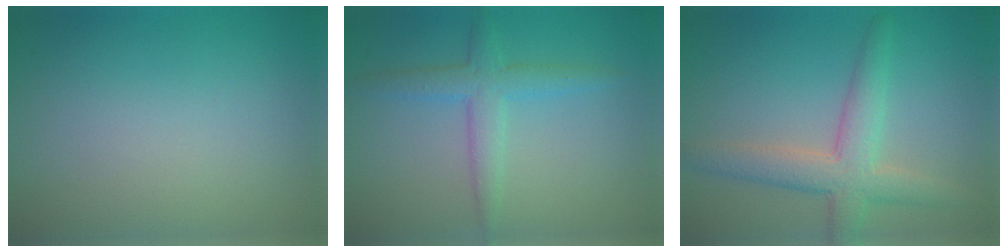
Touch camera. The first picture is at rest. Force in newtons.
{"total": 3.0, "press": 3.0, "slide": 0.1}
{"total": 4.7, "press": 4.7, "slide": 0.3}